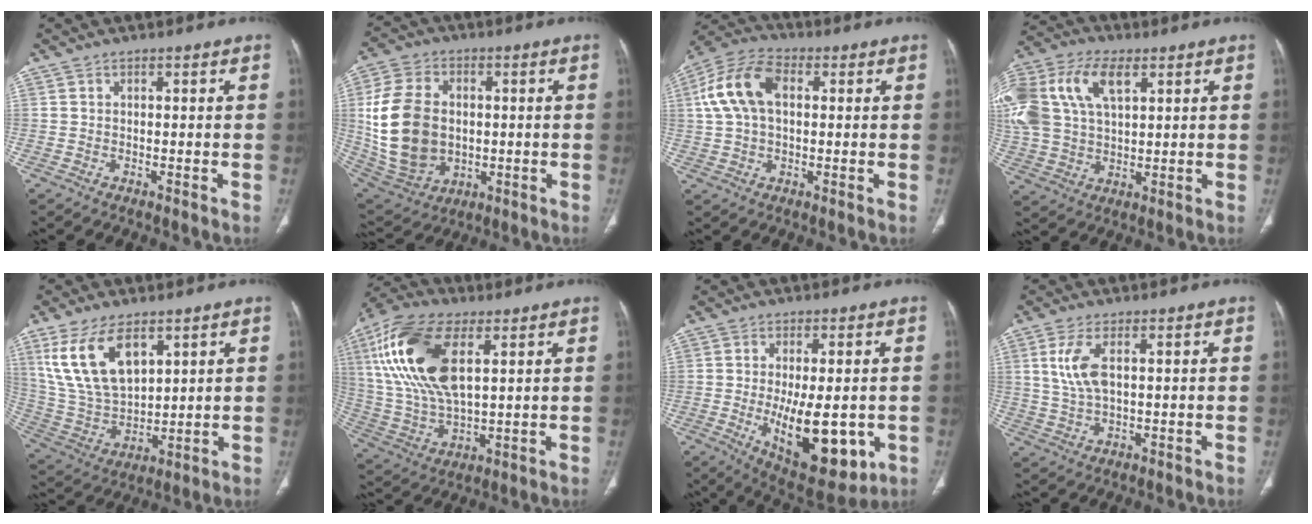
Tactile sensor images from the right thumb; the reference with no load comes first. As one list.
[{"total": 19.0, "force": [0.6, 13.8, 13.0], "torque": [-0.244, 0.000, 0.031]}, {"total": 12.0, "force": [2.3, 7.4, 9.1], "torque": [-0.188, 0.029, 0.038]}, {"total": 23.5, "force": [8.4, 14.3, 16.6], "torque": [-0.405, 0.038, 0.159]}, {"total": 15.7, "force": [7.8, 8.2, 10.9], "torque": [-0.203, -0.028, 0.170]}, {"total": 20.5, "force": [6.8, 9.9, 16.6], "torque": [-0.344, -0.008, 0.129]}, {"total": 16.3, "force": [-3.2, 7.0, 14.4], "torque": [-0.202, -0.022, -0.025]}, {"total": 6.3, "force": [1.8, 2.6, 5.4], "torque": [-0.129, -0.003, 0.042]}]